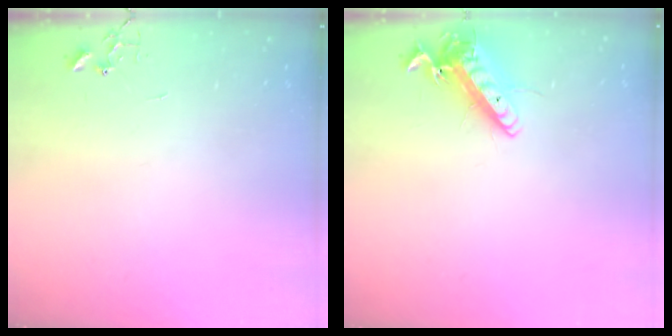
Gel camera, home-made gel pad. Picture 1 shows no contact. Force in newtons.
{"total": 14.0, "press": 13.9, "slide": 2.0}